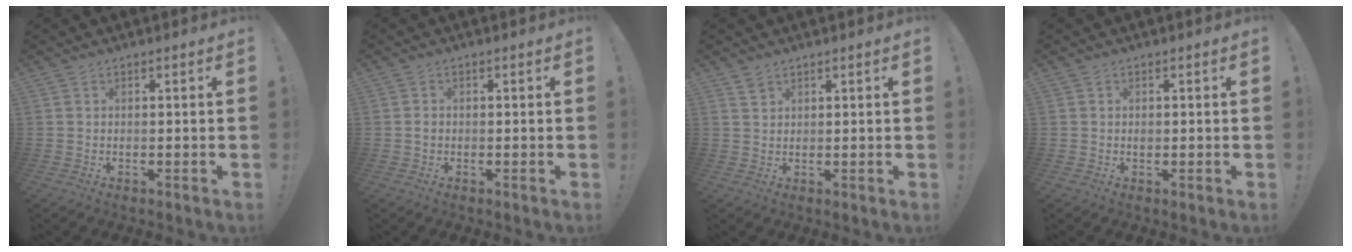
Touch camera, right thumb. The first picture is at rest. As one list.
[{"total": 0.8, "force": [-0.2, 0.6, 0.5], "torque": [-0.010, 0.002, -0.005]}, {"total": 2.1, "force": [1.6, 1.2, 0.5], "torque": [-0.001, -0.010, 0.029]}, {"total": 0.6, "force": [-0.2, 0.4, 0.3], "torque": [-0.001, 0.000, -0.004]}]